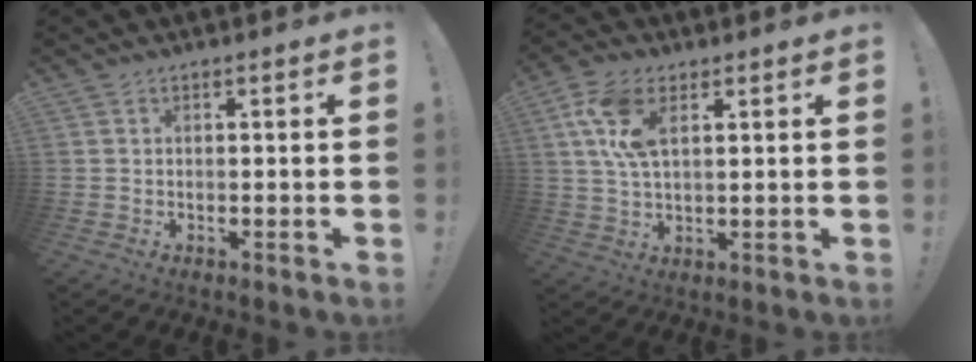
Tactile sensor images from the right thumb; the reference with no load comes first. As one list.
[{"total": 10.4, "force": [4.0, 5.5, 7.9], "torque": [-0.175, 0.003, 0.075]}]